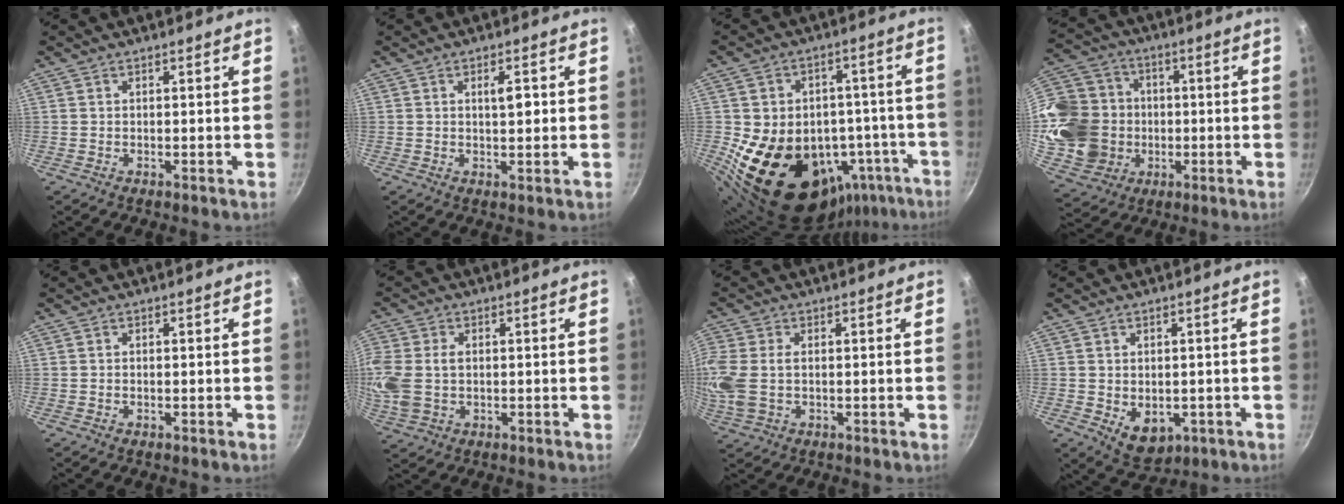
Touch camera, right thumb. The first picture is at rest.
{"total": 3.6, "force": [0.5, 1.4, 3.2], "torque": [-0.040, -0.004, 0.006]}
{"total": 22.9, "force": [-8.0, 16.7, 13.5], "torque": [-0.162, 0.035, -0.095]}
{"total": 19.7, "force": [-1.1, 17.0, 9.8], "torque": [-0.183, 0.028, -0.007]}
{"total": 0.0}
{"total": 11.1, "force": [0.3, 8.1, 7.6], "torque": [-0.180, 0.005, 0.005]}
{"total": 9.2, "force": [0.0, 6.0, 7.1], "torque": [-0.163, 0.002, -0.004]}
{"total": 6.6, "force": [-1.2, 4.7, 4.5], "torque": [-0.048, -0.007, -0.001]}